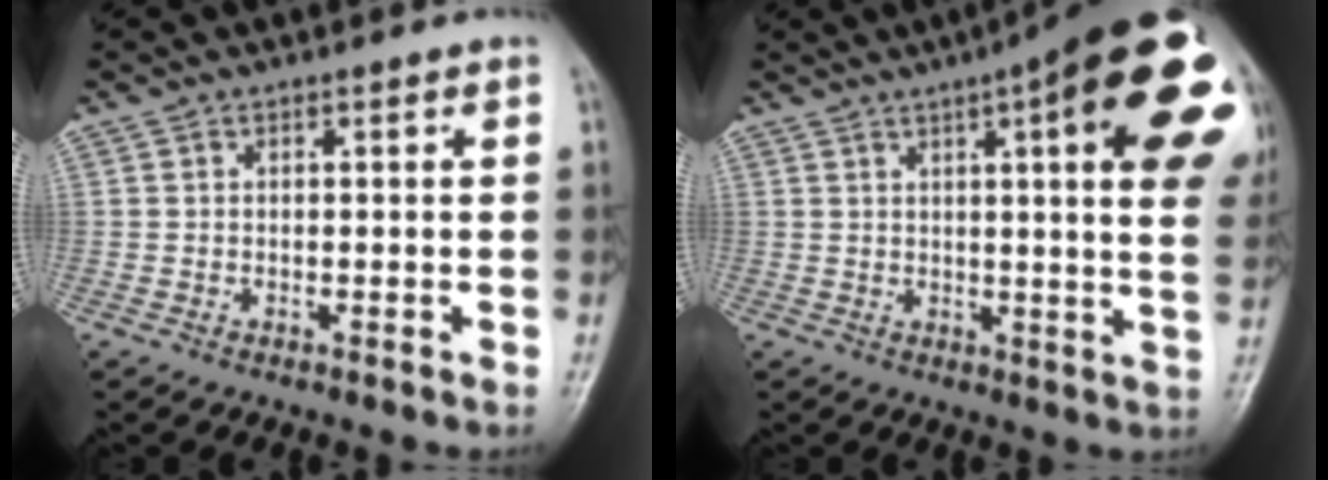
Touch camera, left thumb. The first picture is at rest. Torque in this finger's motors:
{"motor_torque": [2.55, 2.46, 2.09, -0.67, 0.29]}